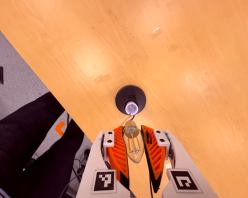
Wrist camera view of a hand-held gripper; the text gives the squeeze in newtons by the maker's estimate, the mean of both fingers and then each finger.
{"total": 23.6, "left": 25.8, "right": 21.5}